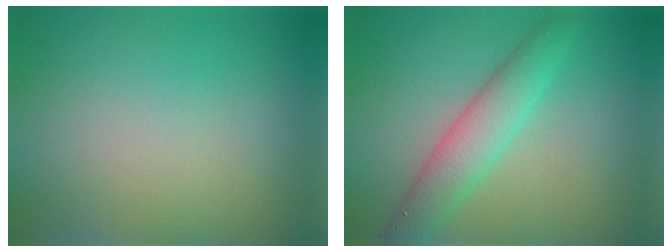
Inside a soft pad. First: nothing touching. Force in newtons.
{"total": 4.1, "press": 4.1, "slide": 0.0}